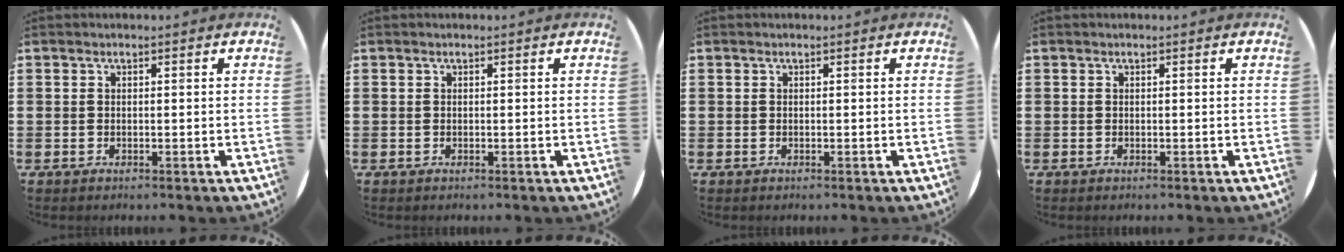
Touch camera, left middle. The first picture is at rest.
{"total": 0.0}
{"total": 0.0}
{"total": 0.0}